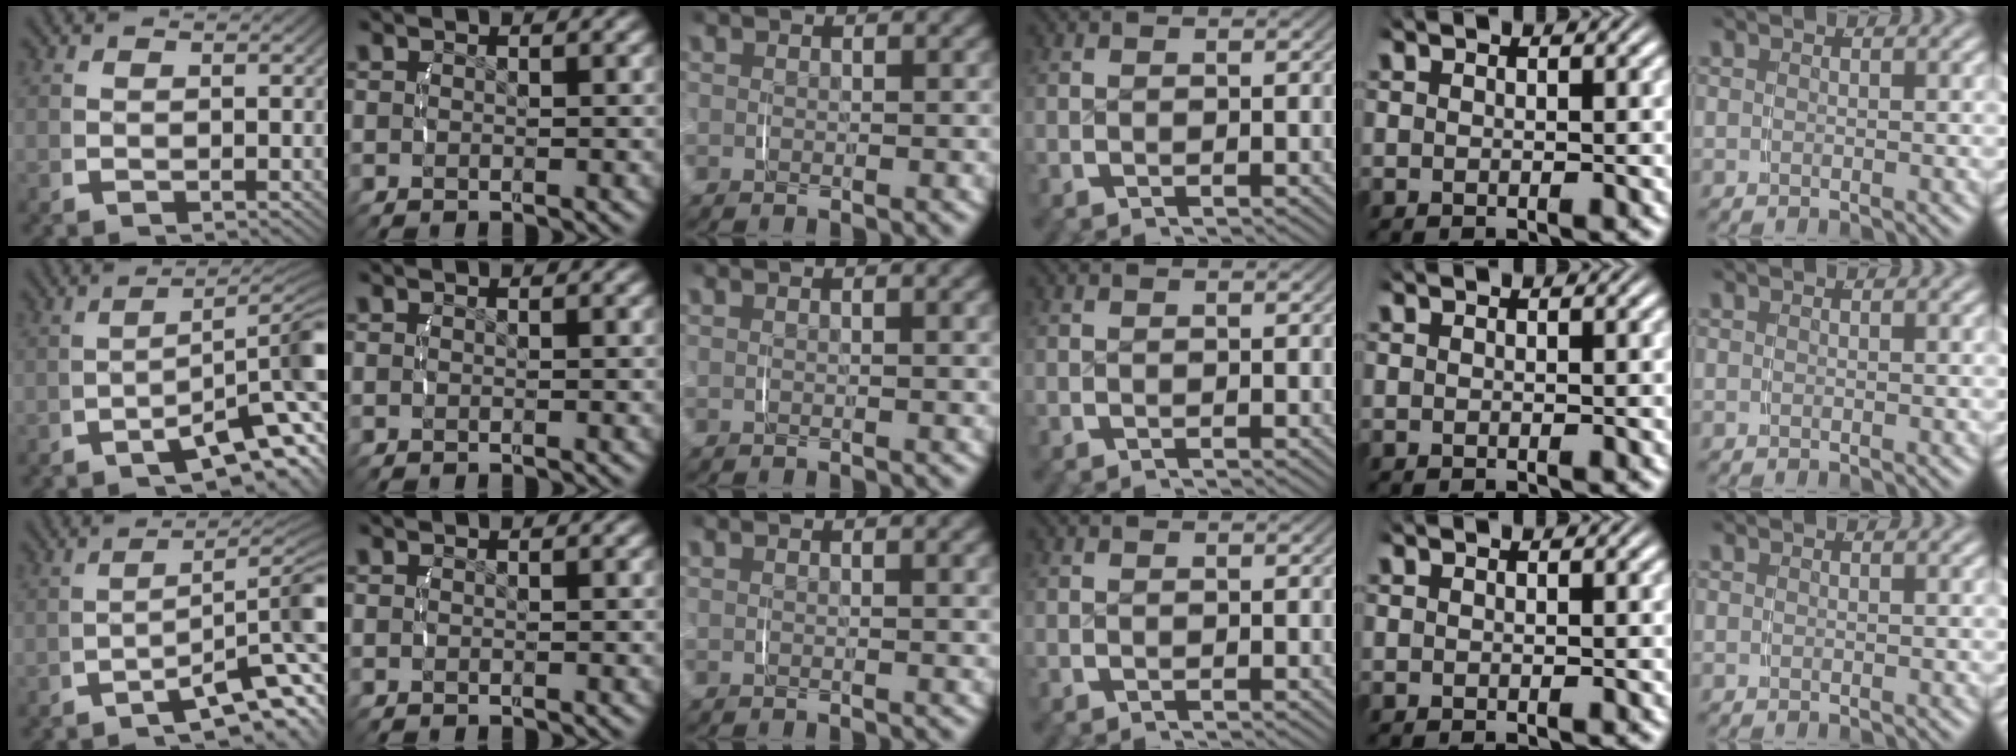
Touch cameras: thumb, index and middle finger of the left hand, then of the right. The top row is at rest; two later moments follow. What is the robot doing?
{"motion": "lift_and_place", "object": "phone"}